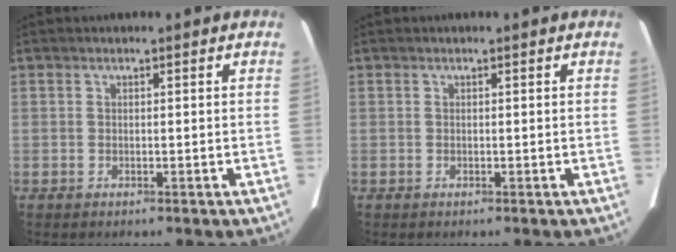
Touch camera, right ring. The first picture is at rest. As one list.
[{"total": 0.0}]